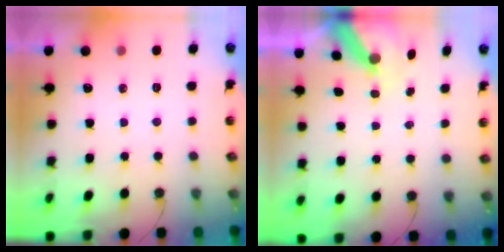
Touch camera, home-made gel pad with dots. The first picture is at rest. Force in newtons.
{"total": 7.0, "press": 7.0, "slide": 0.9}